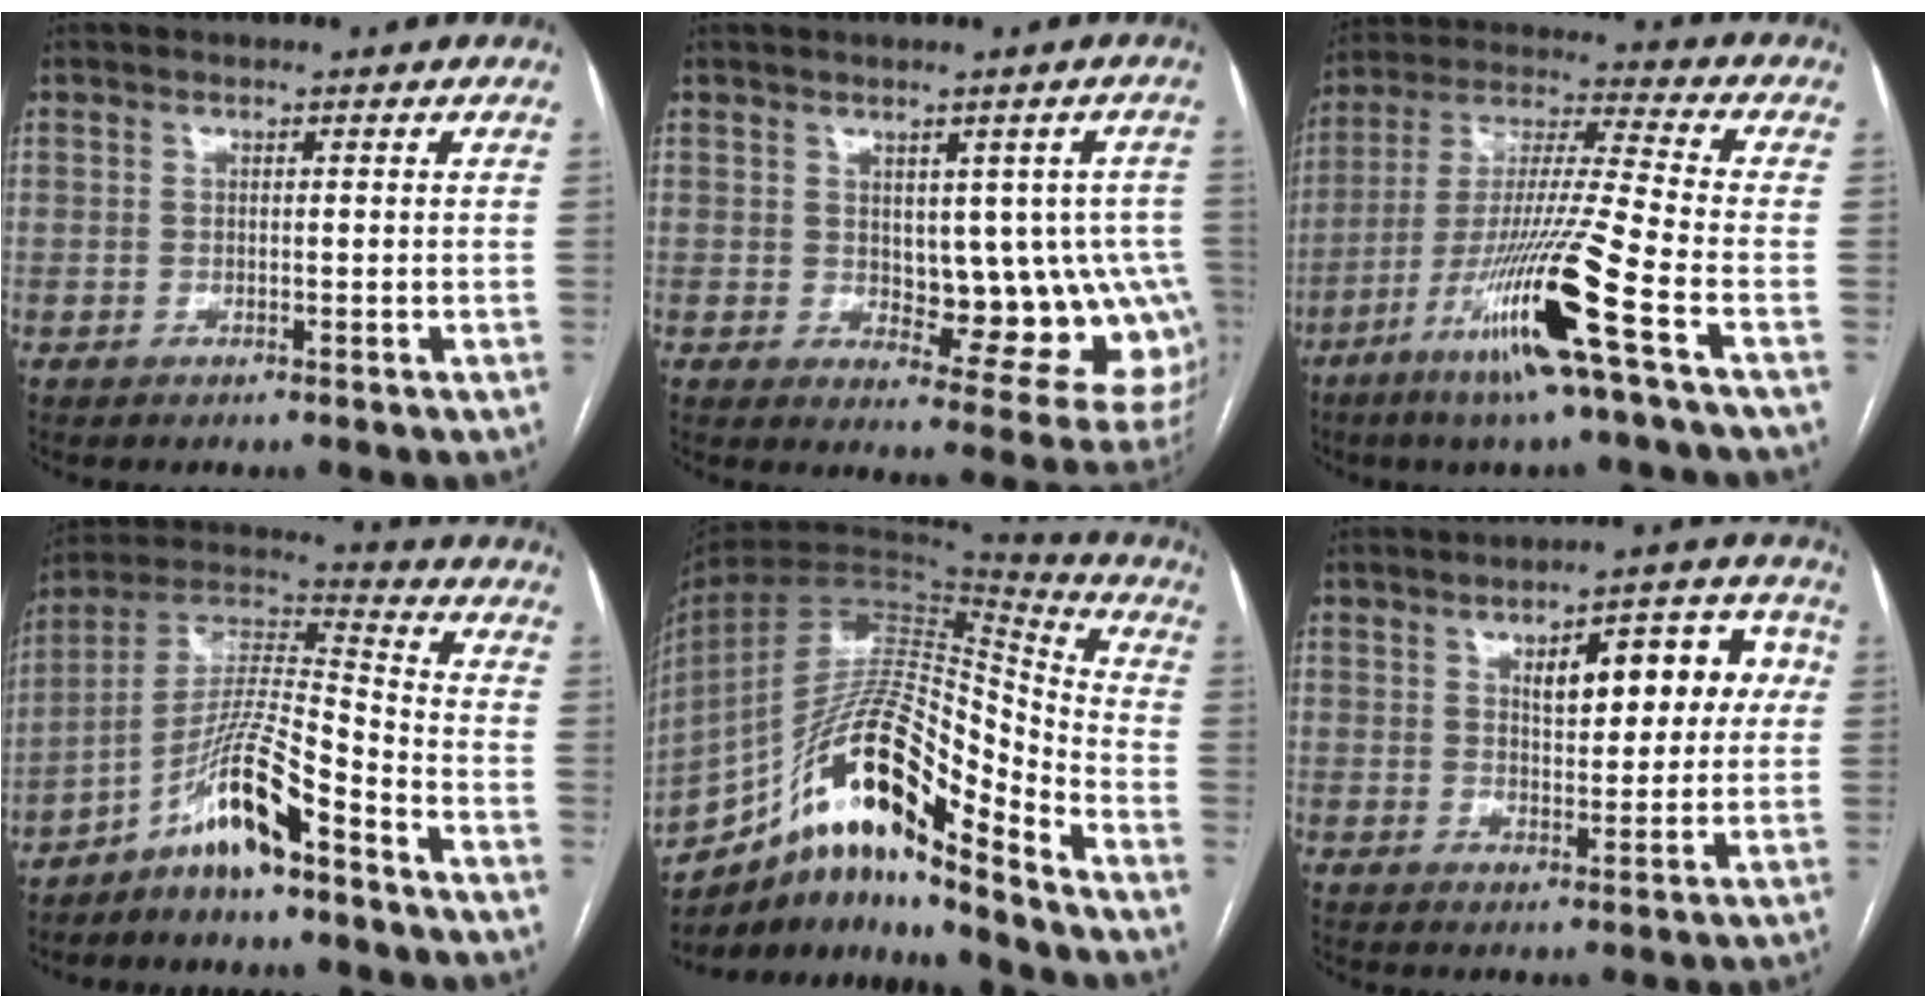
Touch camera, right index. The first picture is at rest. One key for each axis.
{"total": 12.1, "fx": 0.4, "fy": 5.8, "fz": 10.6, "tx": -0.106, "ty": 0.007, "tz": 0.019}
{"total": 16.9, "fx": -8.0, "fy": -1.5, "fz": 14.9, "tx": -0.303, "ty": -0.030, "tz": -0.152}
{"total": 11.8, "fx": -7.7, "fy": 1.3, "fz": 8.8, "tx": -0.177, "ty": 0.014, "tz": -0.146}
{"total": 20.1, "fx": -12.5, "fy": 4.1, "fz": 15.1, "tx": -0.277, "ty": 0.021, "tz": -0.215}
{"total": 10.6, "fx": 2.8, "fy": 4.3, "fz": 9.3, "tx": -0.114, "ty": 0.032, "tz": 0.039}